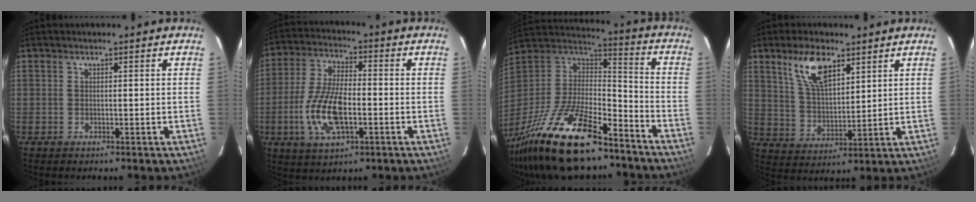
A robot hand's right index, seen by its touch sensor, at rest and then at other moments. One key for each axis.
{"total": 13.0, "fx": -3.8, "fy": 5.3, "fz": 11.2, "tx": -0.237, "ty": -0.002, "tz": -0.070}
{"total": 27.8, "fx": -19.1, "fy": 9.7, "fz": 17.8, "tx": -0.358, "ty": -0.027, "tz": -0.319}
{"total": 10.0, "fx": 5.9, "fy": 4.3, "fz": 6.9, "tx": -0.130, "ty": 0.011, "tz": 0.120}